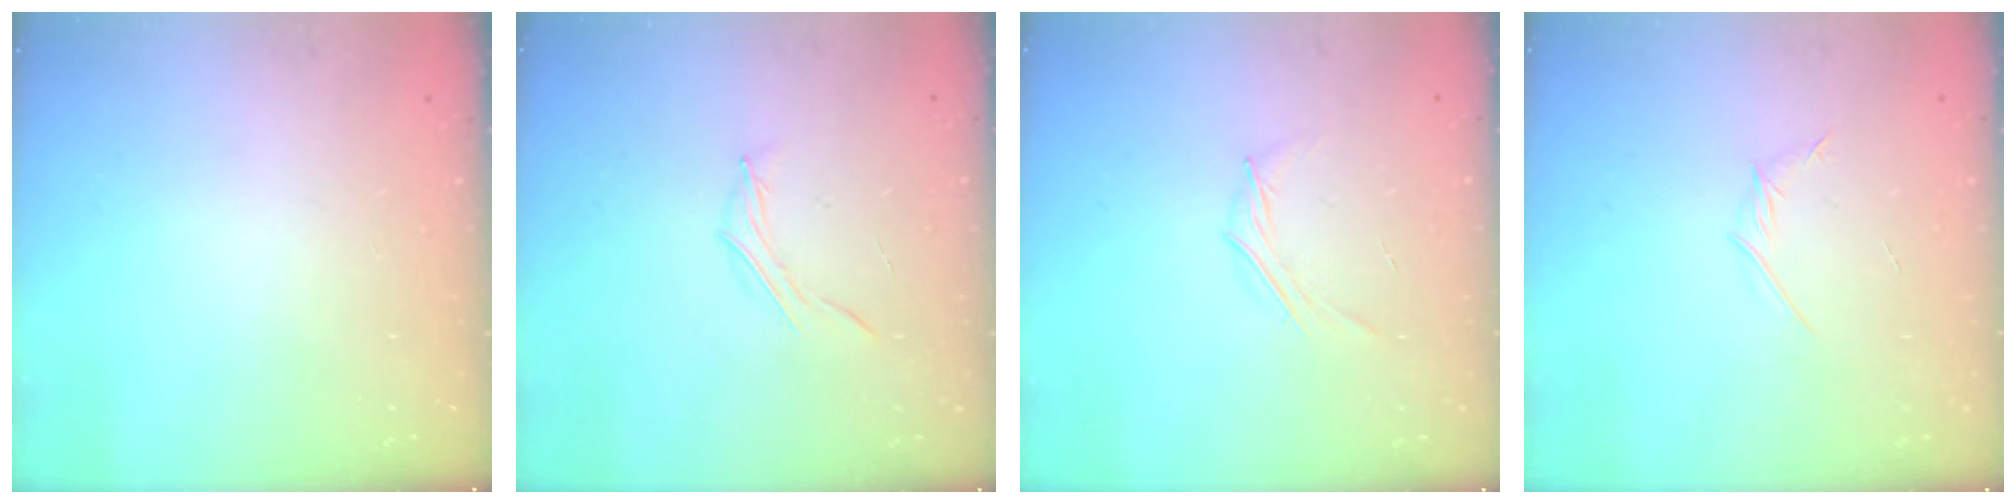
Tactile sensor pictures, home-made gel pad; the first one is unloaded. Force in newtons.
{"total": 3.9, "press": 3.7, "slide": 1.1}
{"total": 3.5, "press": 3.3, "slide": 1.0}
{"total": 2.8, "press": 2.7, "slide": 0.8}